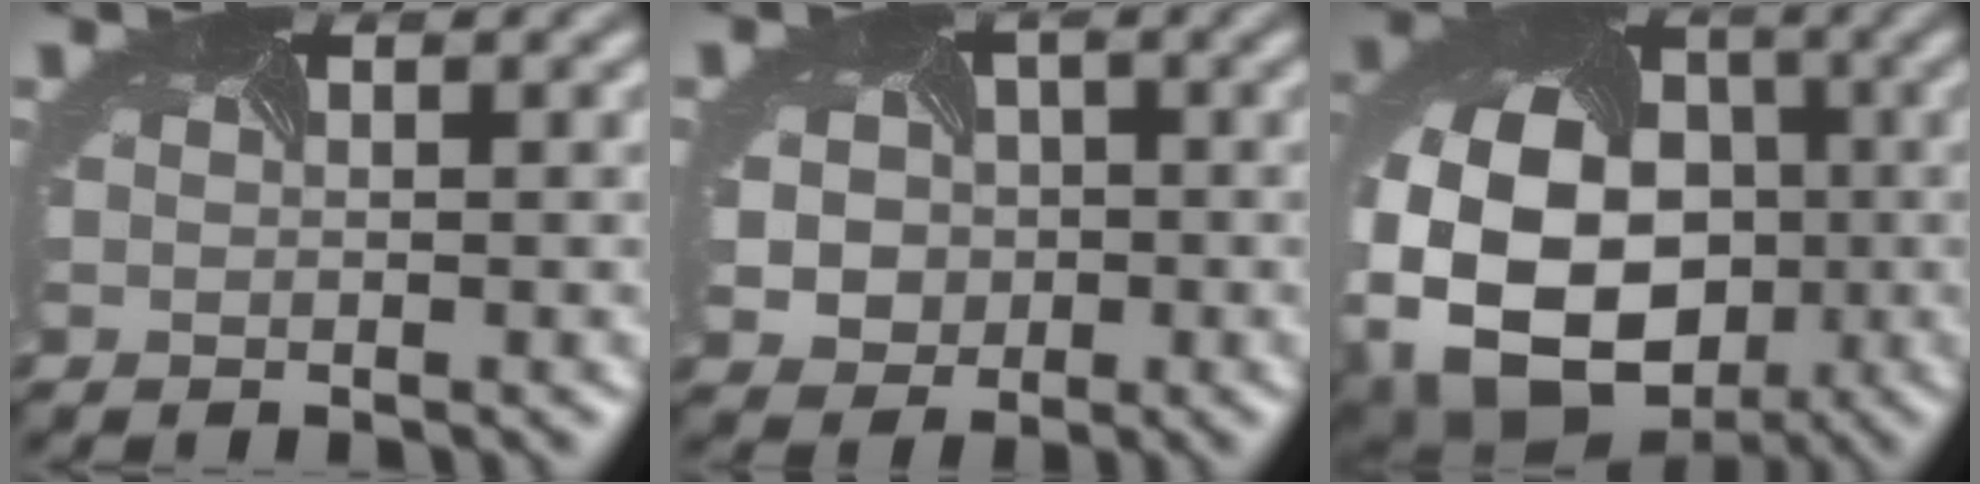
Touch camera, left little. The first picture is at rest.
{"total": 4.8, "force": [-0.5, 4.2, 2.2], "torque": [-0.038, -0.002, -0.012]}
{"total": 16.2, "force": [-4.5, 11.9, 10.0], "torque": [-0.202, -0.030, -0.059]}